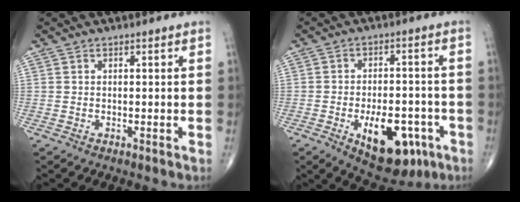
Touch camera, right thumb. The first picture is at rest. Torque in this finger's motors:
{"motor_torque": [3.81, 1.20, 1.28, -0.36, 0.31]}